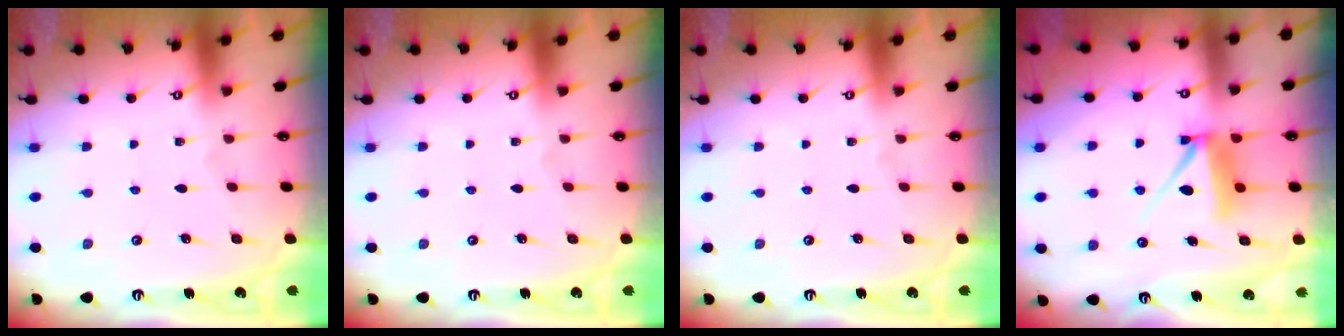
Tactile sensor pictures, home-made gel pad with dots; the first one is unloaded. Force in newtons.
{"total": 0.0}
{"total": 0.0}
{"total": 7.4, "press": 7.4, "slide": 0.4}